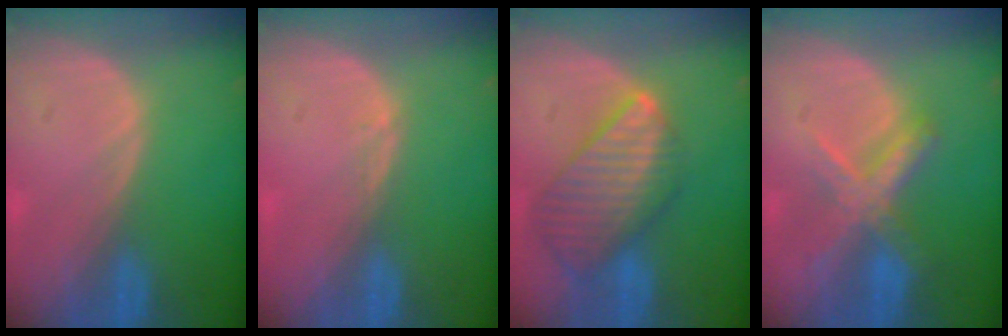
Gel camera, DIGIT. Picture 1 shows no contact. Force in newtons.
{"total": 0.6, "press": 0.4, "slide": 0.4}
{"total": 9.6, "press": 8.4, "slide": 4.7}
{"total": 7.2, "press": 6.1, "slide": 3.9}